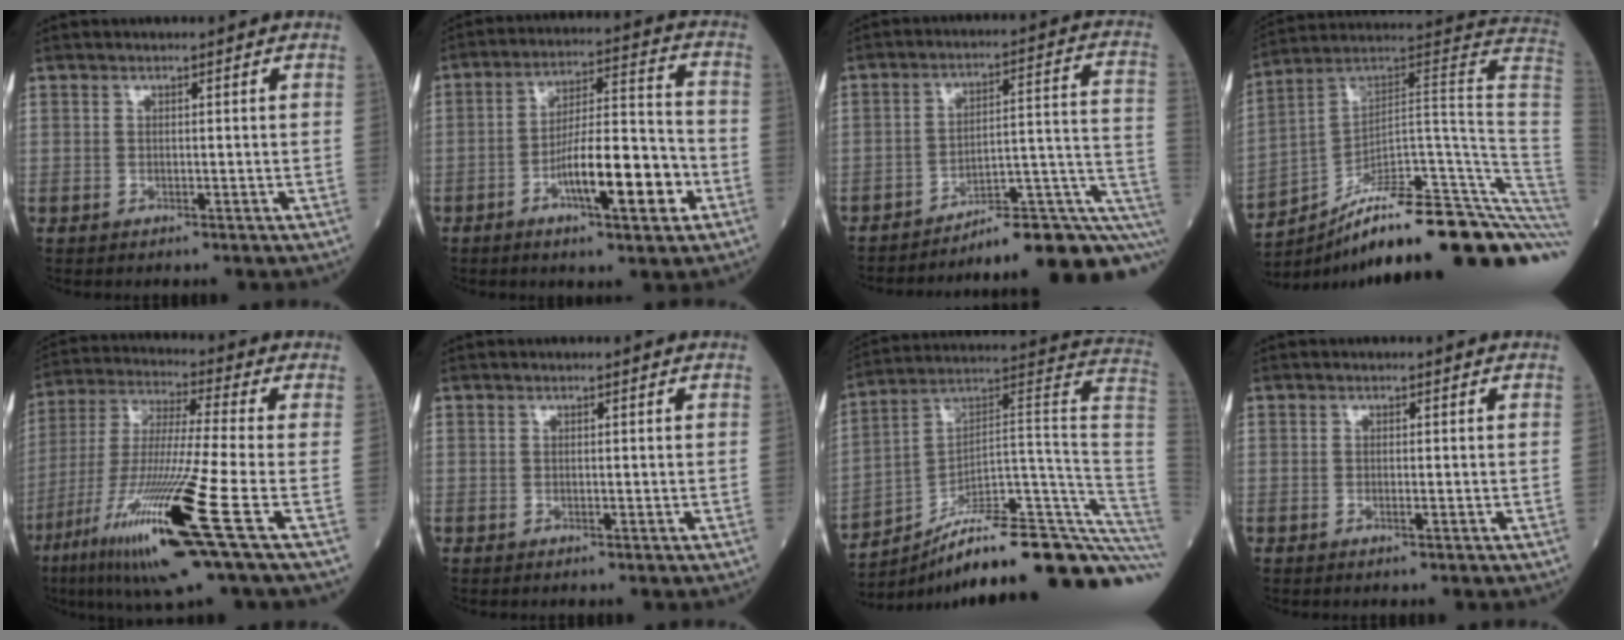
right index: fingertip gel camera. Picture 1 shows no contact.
{"total": 12.6, "force": [-4.8, 2.3, 11.4], "torque": [-0.189, 0.011, -0.078]}
{"total": 16.4, "force": [-13.2, 1.2, 9.7], "torque": [-0.065, 0.049, -0.181]}
{"total": 31.0, "force": [-22.8, 3.3, 20.8], "torque": [-0.165, 0.030, -0.321]}
{"total": 19.7, "force": [-8.4, -0.7, 17.8], "torque": [-0.360, -0.049, -0.161]}
{"total": 0.0}
{"total": 28.4, "force": [-21.9, 2.1, 17.9], "torque": [-0.140, 0.041, -0.320]}
{"total": 0.5, "force": [-0.2, 0.0, 0.5], "torque": [-0.011, -0.001, -0.003]}